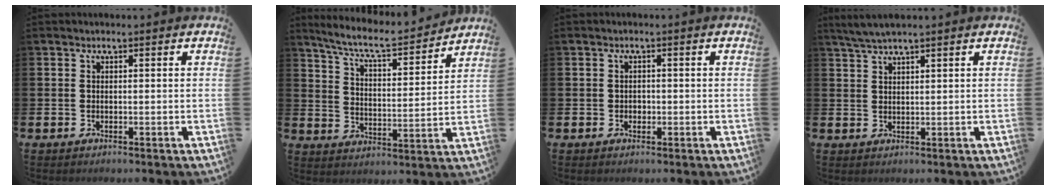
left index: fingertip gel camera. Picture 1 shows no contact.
{"total": 7.5, "force": [6.9, 1.1, 2.8], "torque": [-0.090, -0.045, 0.118]}
{"total": 1.0, "force": [-0.1, 0.9, 0.3], "torque": [0.004, 0.003, -0.007]}
{"total": 2.9, "force": [2.6, 0.0, 1.3], "torque": [-0.038, 0.001, 0.049]}